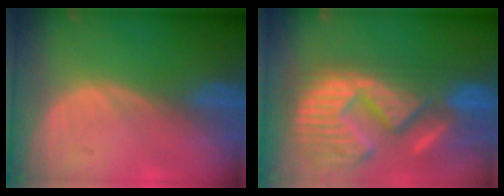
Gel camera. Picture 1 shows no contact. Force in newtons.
{"total": 15.4, "press": 12.7, "slide": 8.7}